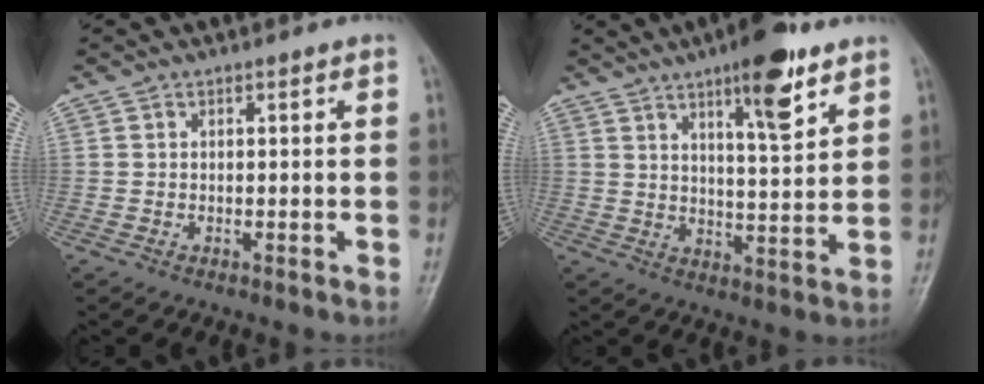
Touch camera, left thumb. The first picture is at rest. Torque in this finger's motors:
{"motor_torque": [3.82, 1.19, 1.30, -0.74, 0.26]}